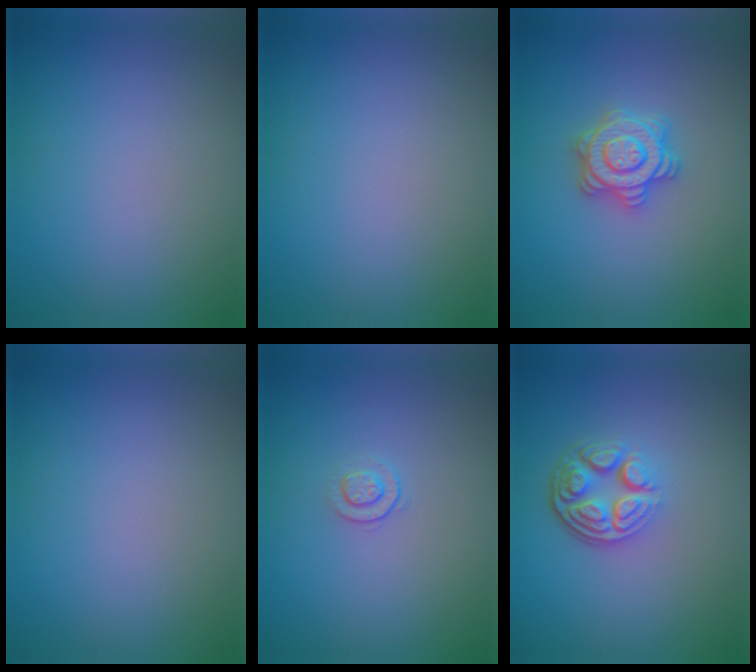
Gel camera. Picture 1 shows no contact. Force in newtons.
{"total": 0.0}
{"total": 4.4, "press": 4.3, "slide": 0.7}
{"total": 0.0}
{"total": 1.1, "press": 0.7, "slide": 0.9}
{"total": 4.9, "press": 3.5, "slide": 3.4}